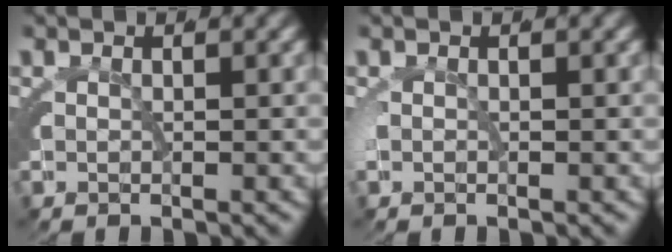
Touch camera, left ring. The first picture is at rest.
{"total": 0.7, "force": [-0.3, 0.6, 0.1], "torque": [-0.015, -0.007, -0.002]}